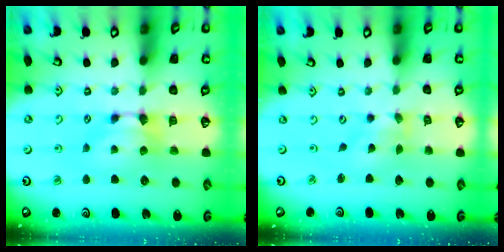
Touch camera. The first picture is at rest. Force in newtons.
{"total": 2.9, "press": 2.8, "slide": 1.0}